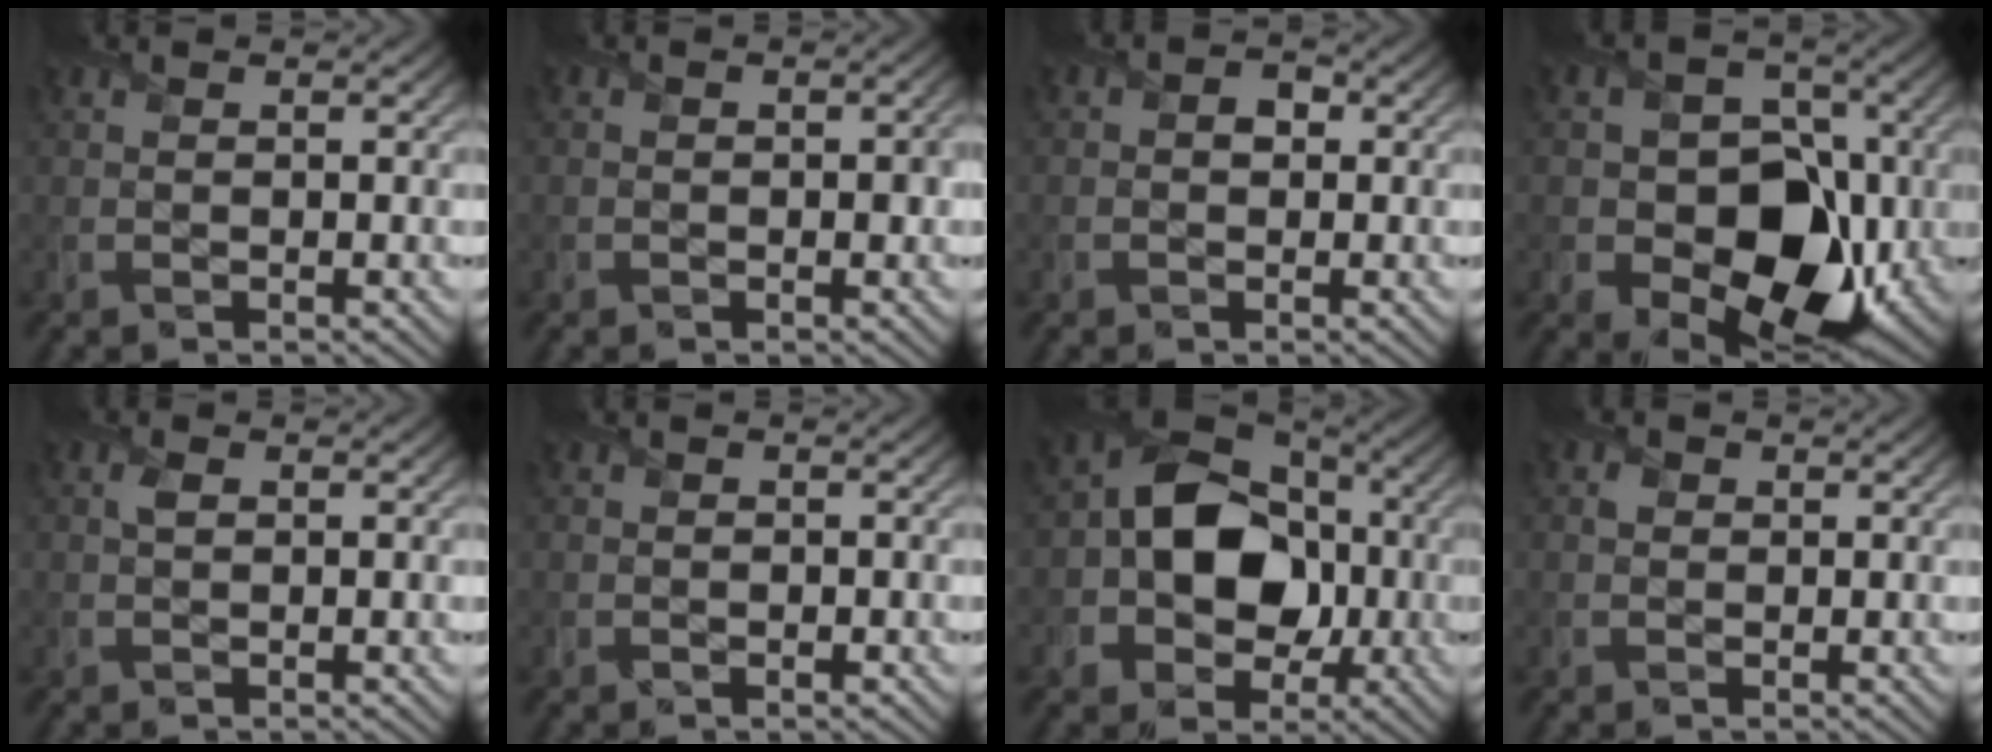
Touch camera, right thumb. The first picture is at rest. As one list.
[{"total": 1.7, "force": [-0.2, 1.2, 1.2], "torque": [-0.015, -0.005, -0.002]}, {"total": 1.7, "force": [0.1, 1.4, 0.9], "torque": [-0.011, 0.000, -0.005]}, {"total": 12.7, "force": [-2.3, 9.3, 8.3], "torque": [-0.112, -0.013, -0.057]}, {"total": 1.0, "force": [0.3, 0.6, 0.7], "torque": [-0.015, 0.003, 0.002]}, {"total": 0.9, "force": [-0.3, 0.8, 0.3], "torque": [0.000, -0.007, -0.007]}, {"total": 11.8, "force": [-0.9, 9.0, 7.6], "torque": [-0.131, 0.008, -0.035]}, {"total": 0.9, "force": [0.2, 0.9, 0.2], "torque": [-0.004, 0.001, -0.003]}]